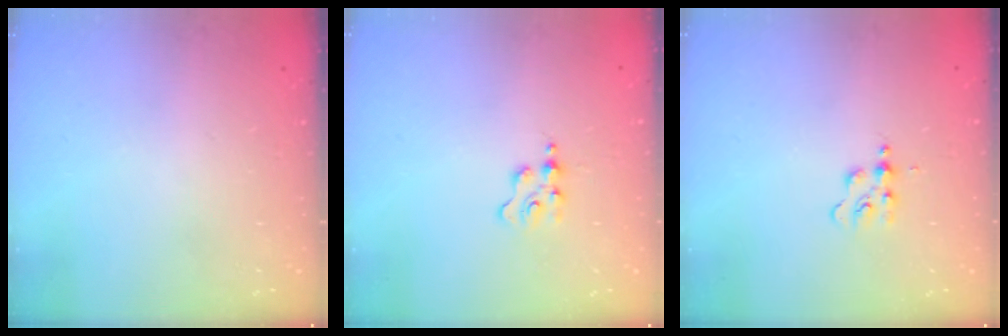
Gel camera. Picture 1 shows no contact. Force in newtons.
{"total": 1.8, "press": 1.8, "slide": 0.3}
{"total": 3.7, "press": 3.7, "slide": 0.5}